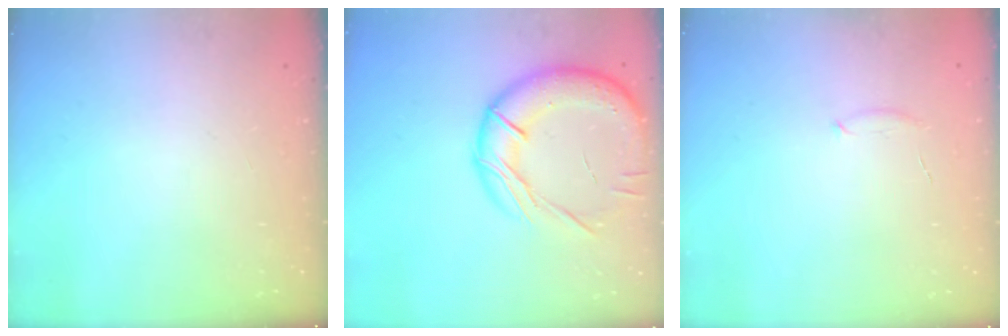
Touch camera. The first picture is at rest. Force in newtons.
{"total": 21.4, "press": 21.2, "slide": 3.3}
{"total": 5.9, "press": 5.7, "slide": 1.4}